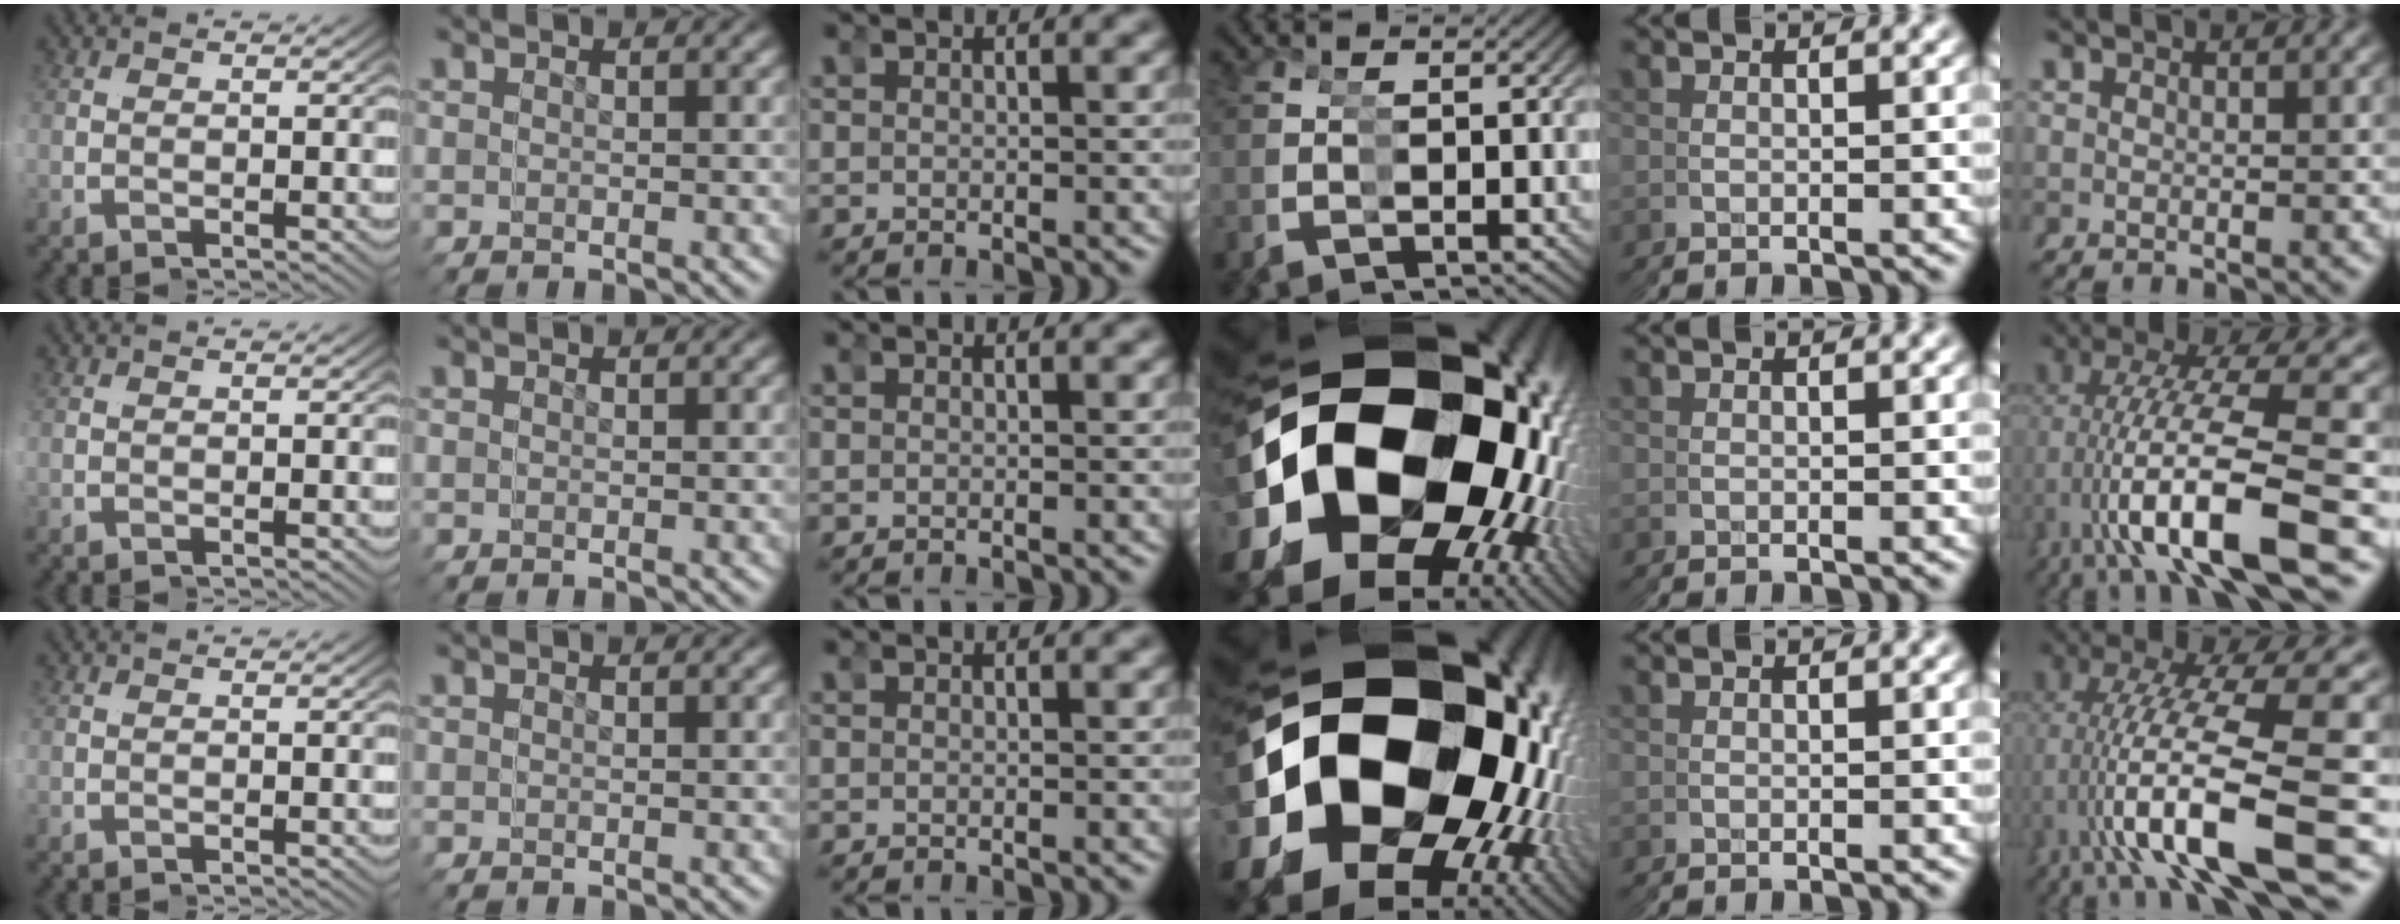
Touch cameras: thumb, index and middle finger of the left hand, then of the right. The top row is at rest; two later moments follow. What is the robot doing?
{"motion": "grasp_and_lifting", "object": "tape"}